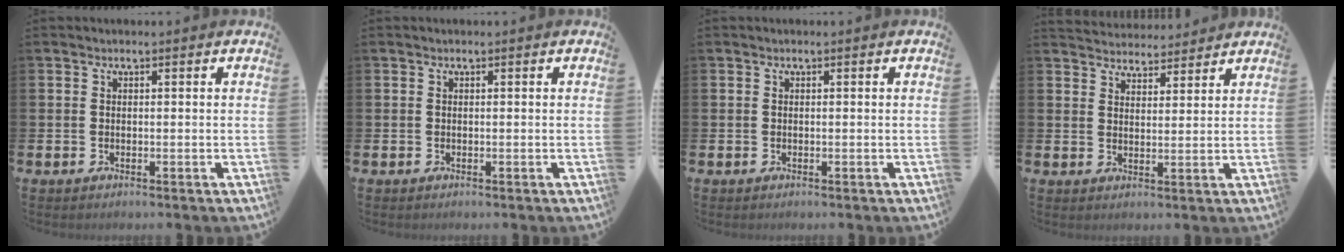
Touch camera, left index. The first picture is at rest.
{"total": 0.0}
{"total": 0.0}
{"total": 4.2, "force": [4.1, 0.8, -0.3], "torque": [-0.007, -0.023, 0.077]}